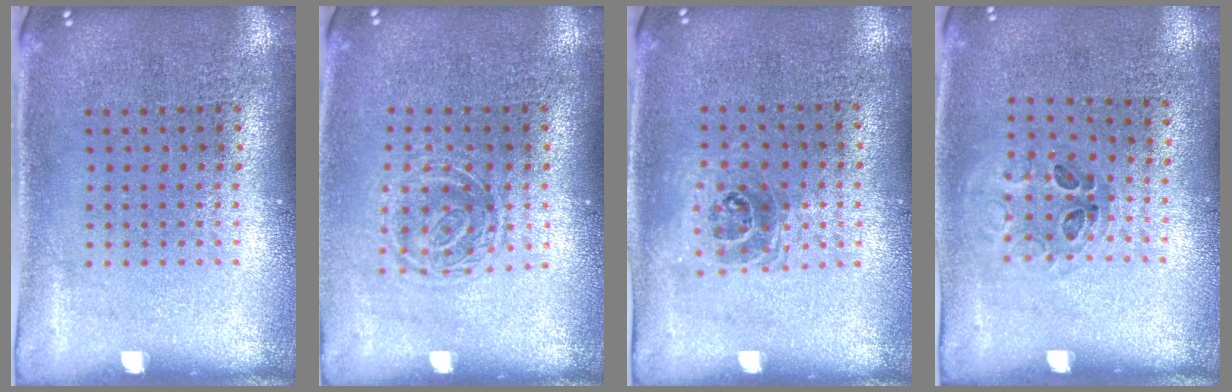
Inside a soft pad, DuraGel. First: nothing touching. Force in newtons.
{"total": 1.2, "press": 1.0, "slide": 0.7}
{"total": 1.0, "press": 1.0, "slide": 0.3}
{"total": 1.0, "press": 0.7, "slide": 0.6}